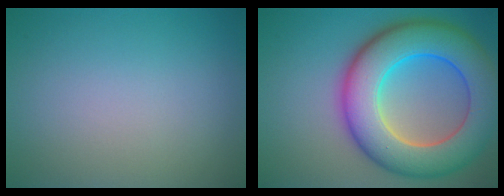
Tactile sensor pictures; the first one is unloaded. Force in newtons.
{"total": 11.9, "press": 11.9, "slide": 0.3}